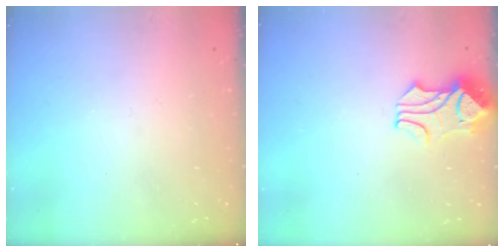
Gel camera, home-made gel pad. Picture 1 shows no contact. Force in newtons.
{"total": 1.8, "press": 1.4, "slide": 1.1}